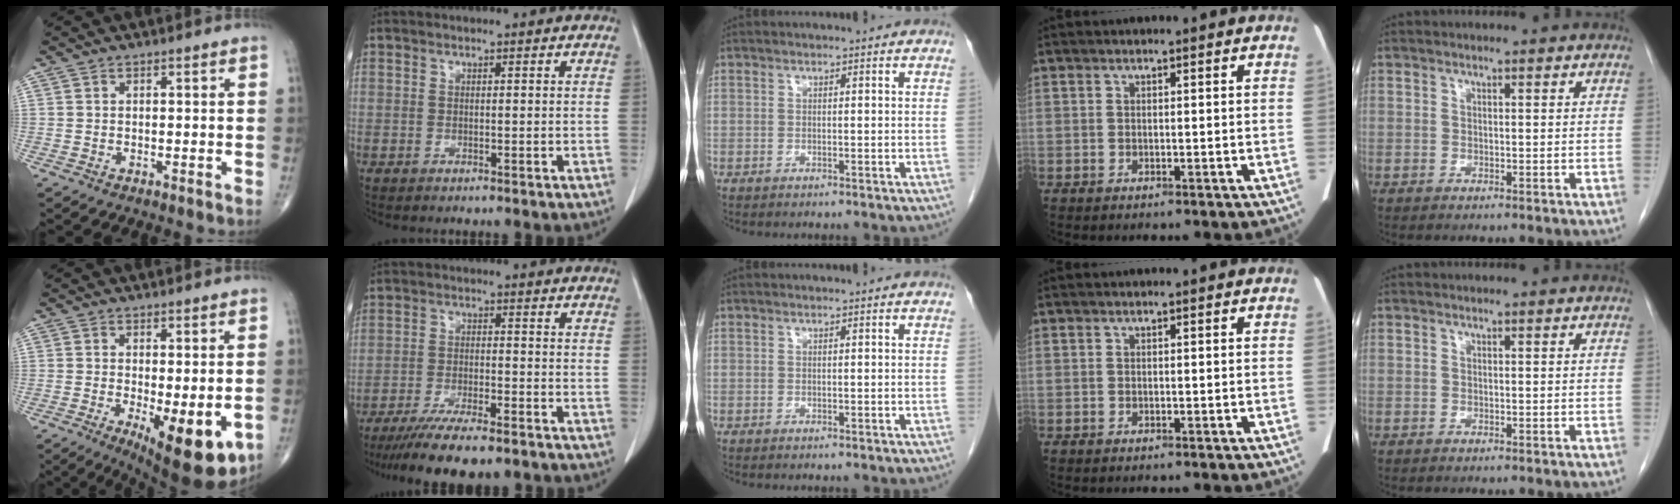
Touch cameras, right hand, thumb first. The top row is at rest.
{"thumb": {"total": 12.5, "force": [-3.5, 4.3, 11.2], "torque": [-0.146, -0.024, -0.039]}, "index": {"total": 12.6, "force": [-10.5, 1.9, 6.7], "torque": [-0.105, -0.021, -0.162]}}